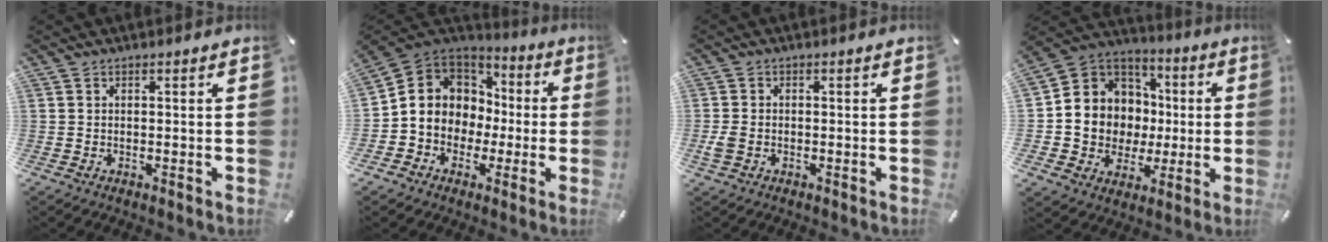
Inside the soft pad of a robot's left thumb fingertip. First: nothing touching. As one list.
[{"total": 10.2, "force": [-1.8, 9.8, 2.0], "torque": [-0.067, 0.002, -0.029]}, {"total": 2.5, "force": [-0.7, 1.8, 1.6], "torque": [-0.035, 0.000, -0.013]}, {"total": 11.2, "force": [-0.2, 11.2, 1.0], "torque": [-0.022, -0.026, 0.014]}]